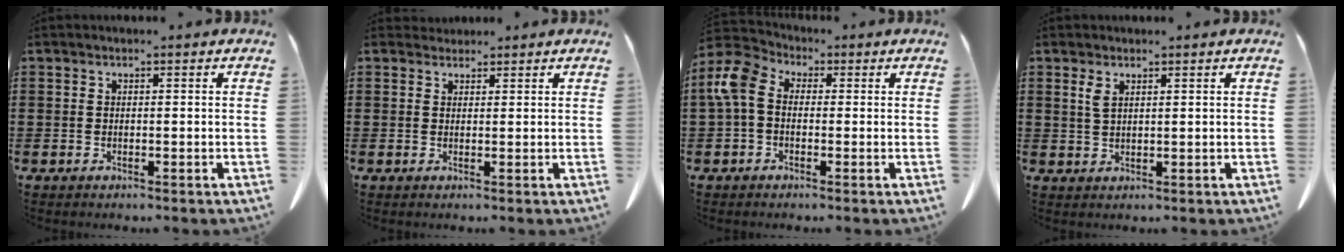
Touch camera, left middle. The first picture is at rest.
{"total": 1.5, "force": [1.4, 0.7, 0.1], "torque": [-0.005, 0.004, 0.027]}
{"total": 6.0, "force": [0.3, 4.0, 4.5], "torque": [-0.134, 0.000, -0.008]}
{"total": 2.0, "force": [1.2, 0.6, 1.5], "torque": [-0.034, 0.003, 0.021]}